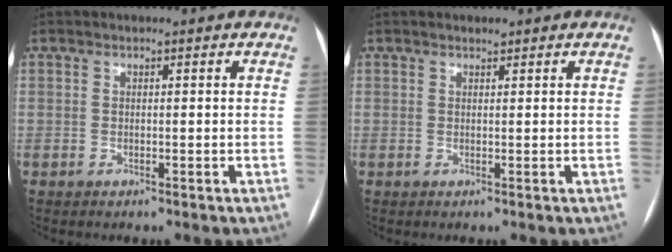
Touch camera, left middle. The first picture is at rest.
{"total": 0.7, "force": [0.6, 0.2, 0.3], "torque": [-0.011, 0.001, 0.010]}